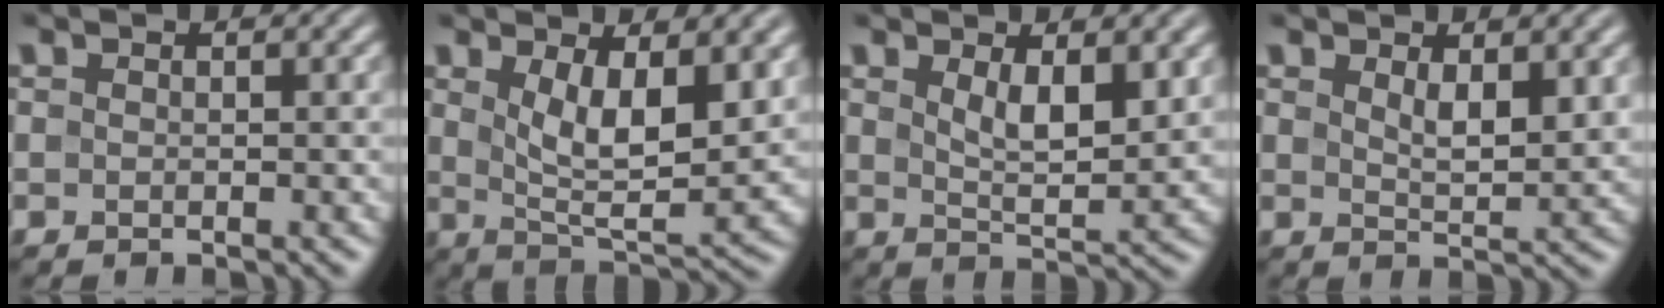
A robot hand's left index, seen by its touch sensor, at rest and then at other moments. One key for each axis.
{"total": 7.0, "fx": 2.0, "fy": 2.7, "fz": 6.1, "tx": -0.116, "ty": -0.015, "tz": 0.042}
{"total": 4.0, "fx": 1.5, "fy": 1.3, "fz": 3.5, "tx": -0.067, "ty": -0.008, "tz": 0.030}
{"total": 2.7, "fx": 1.1, "fy": 0.9, "fz": 2.2, "tx": -0.041, "ty": -0.005, "tz": 0.025}